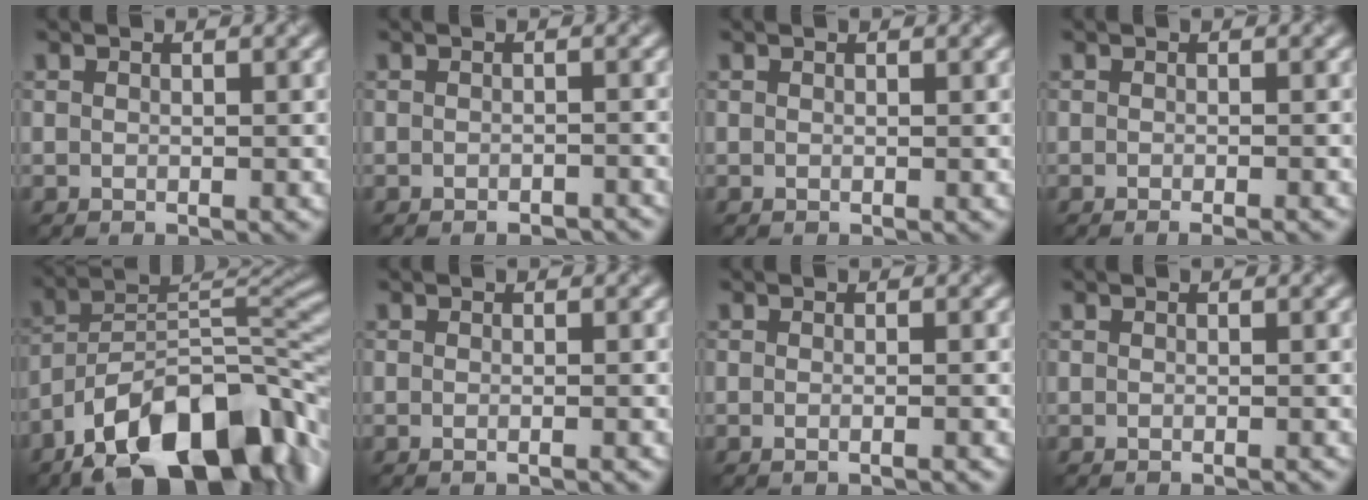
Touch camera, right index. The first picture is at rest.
{"total": 1.6, "force": [-1.3, 0.4, 0.8], "torque": [-0.005, 0.001, -0.014]}
{"total": 0.0}
{"total": 1.5, "force": [-0.9, 0.3, 1.2], "torque": [-0.006, -0.005, -0.013]}
{"total": 14.8, "force": [-9.2, 6.5, 9.6], "torque": [-0.146, 0.011, -0.166]}
{"total": 1.2, "force": [-0.2, 0.4, 1.1], "torque": [-0.009, -0.007, -0.010]}
{"total": 1.5, "force": [-0.3, 0.6, 1.4], "torque": [-0.006, -0.005, -0.013]}
{"total": 0.5, "force": [-0.4, 0.0, 0.3], "torque": [-0.001, 0.001, -0.007]}